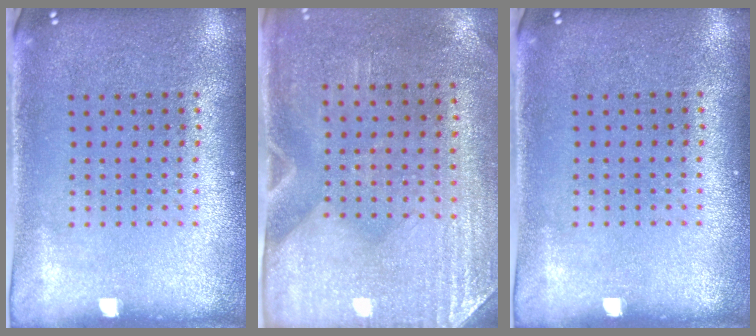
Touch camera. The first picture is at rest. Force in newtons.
{"total": 2.9, "press": 2.5, "slide": 1.4}
{"total": 0.0}